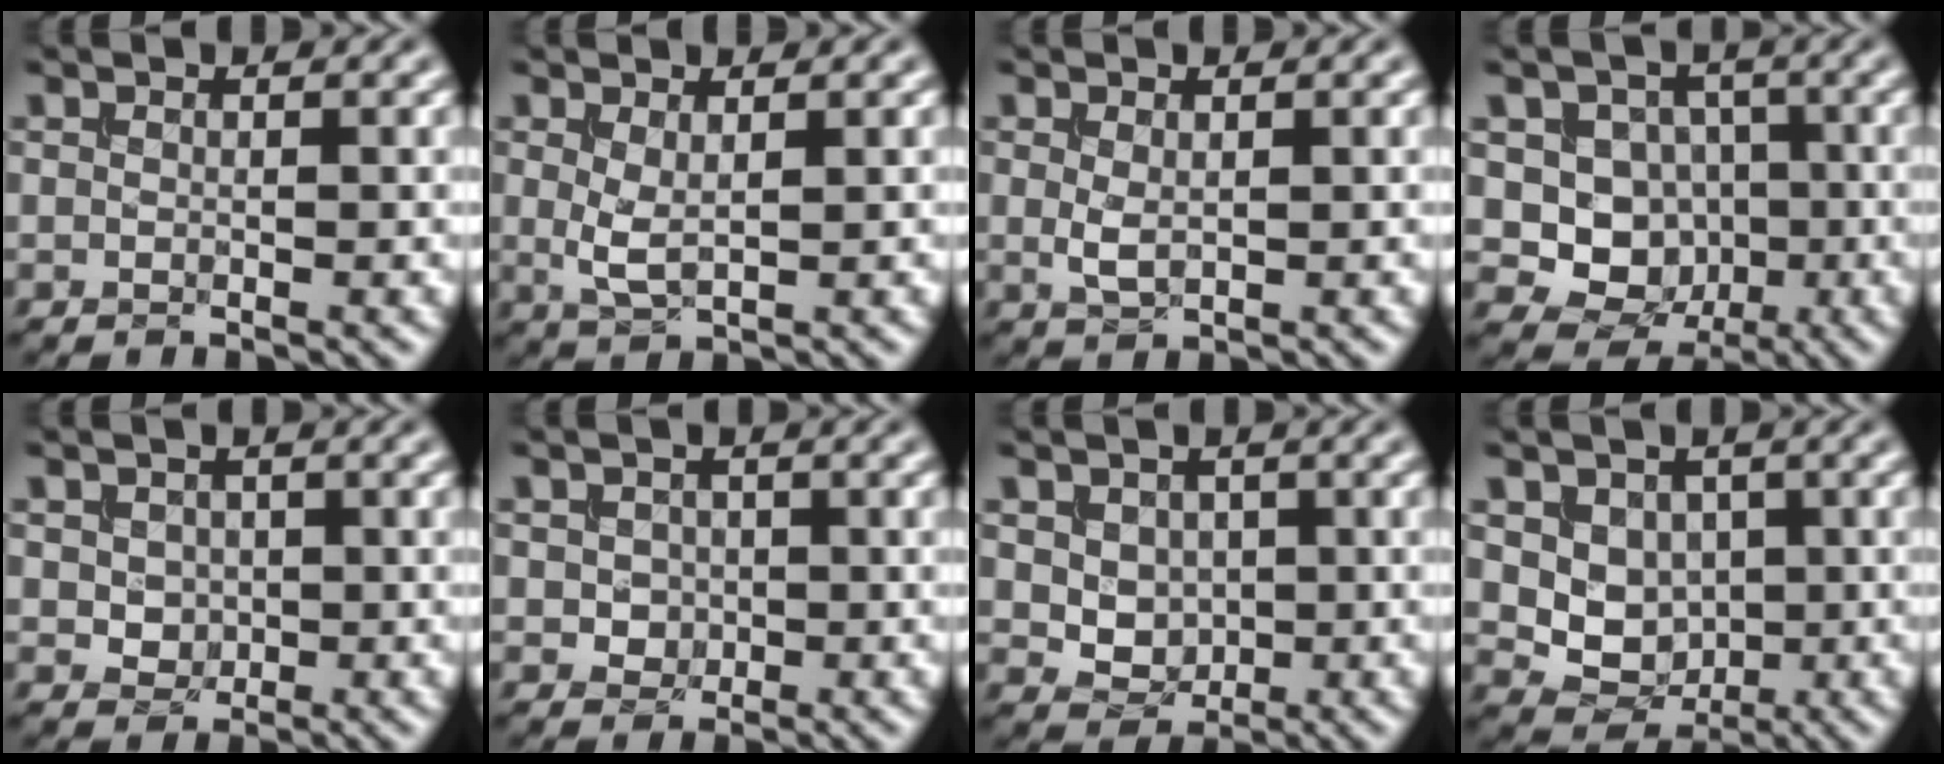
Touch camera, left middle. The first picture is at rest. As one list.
[{"total": 2.1, "force": [0.4, 0.8, 1.9], "torque": [-0.048, -0.002, 0.012]}, {"total": 1.7, "force": [0.2, 1.0, 1.4], "torque": [-0.035, -0.001, 0.008]}, {"total": 7.9, "force": [-0.1, 7.2, 3.2], "torque": [-0.050, 0.012, -0.027]}, {"total": 2.0, "force": [0.2, 1.8, 1.0], "torque": [-0.026, -0.002, 0.006]}, {"total": 1.8, "force": [0.0, 1.6, 0.8], "torque": [-0.016, 0.000, -0.001]}, {"total": 3.0, "force": [0.4, 2.5, 1.6], "torque": [-0.037, -0.010, 0.016]}, {"total": 5.1, "force": [0.8, 4.3, 2.6], "torque": [-0.046, -0.010, 0.012]}]